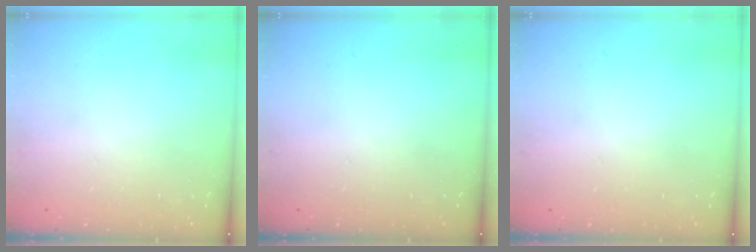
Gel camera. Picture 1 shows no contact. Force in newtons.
{"total": 0.0}
{"total": 0.0}